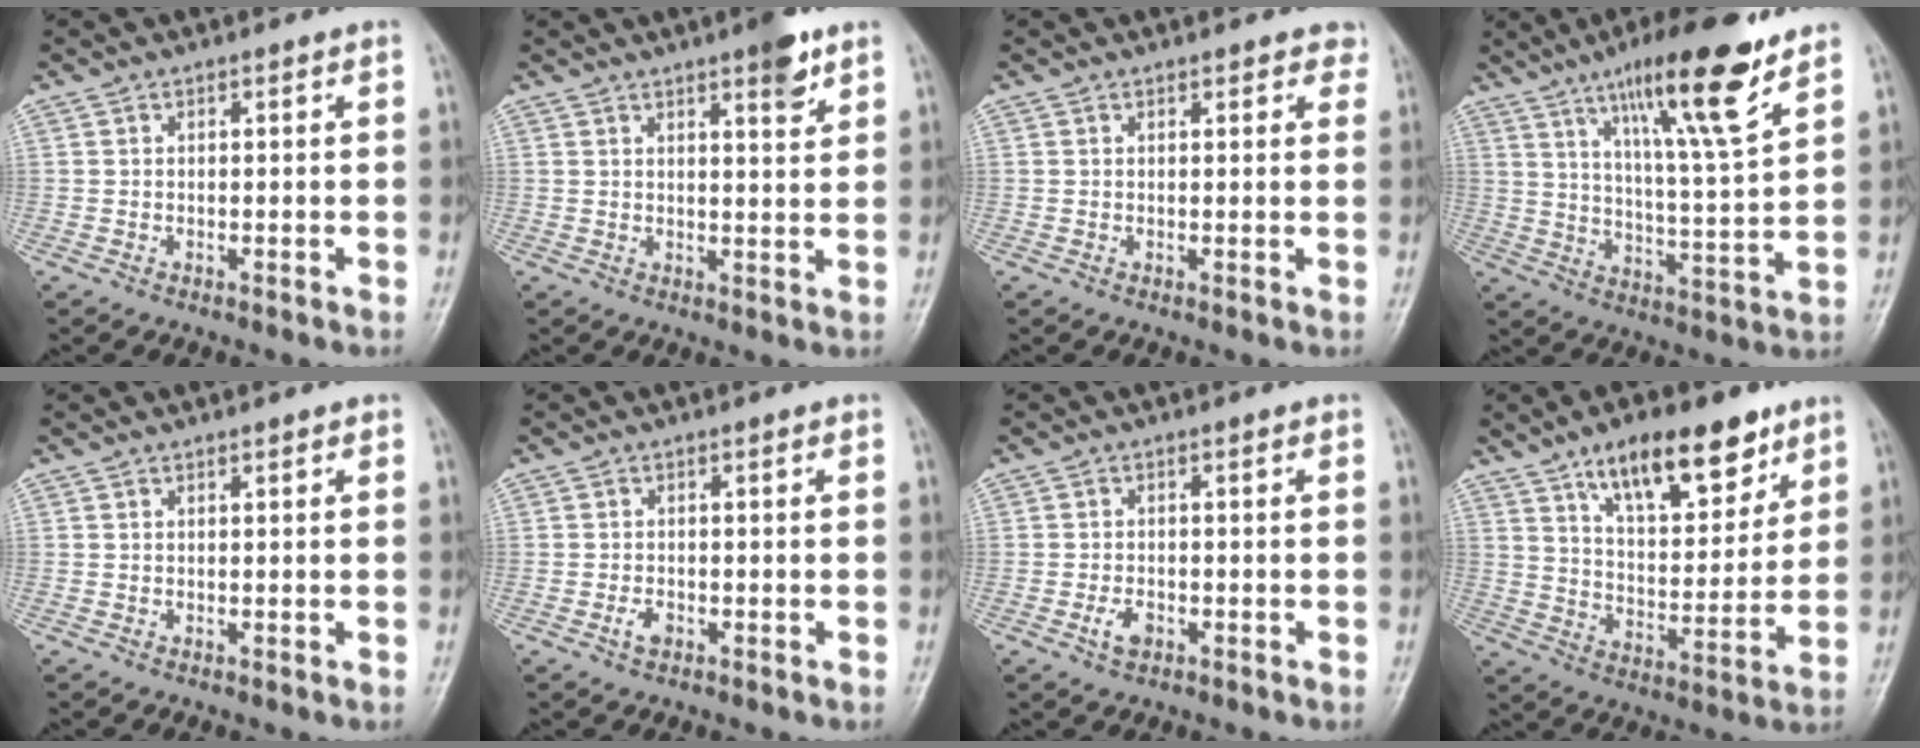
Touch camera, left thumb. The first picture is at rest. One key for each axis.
{"total": 5.3, "fx": 3.4, "fy": 1.2, "fz": 3.9, "tx": -0.045, "ty": -0.019, "tz": 0.045}
{"total": 2.7, "fx": 1.9, "fy": 1.3, "fz": 1.4, "tx": 0.009, "ty": -0.002, "tz": 0.016}
{"total": 17.3, "fx": 10.6, "fy": 2.4, "fz": 13.4, "tx": -0.205, "ty": -0.053, "tz": 0.175}
{"total": 0.5, "fx": 0.3, "fy": 0.2, "fz": 0.4, "tx": -0.005, "ty": 0.000, "tz": 0.002}
{"total": 1.8, "fx": -0.9, "fy": 1.1, "fz": 1.2, "tx": -0.024, "ty": 0.005, "tz": -0.017}
{"total": 2.6, "fx": -1.2, "fy": 1.6, "fz": 1.7, "tx": -0.034, "ty": 0.005, "tz": -0.021}
{"total": 16.5, "fx": 10.1, "fy": 6.9, "fz": 11.0, "tx": -0.131, "ty": -0.047, "tz": 0.168}